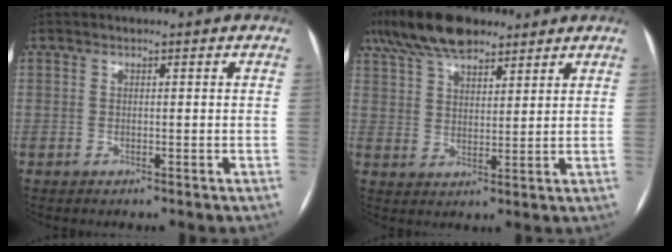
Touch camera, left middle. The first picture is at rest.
{"total": 12.6, "force": [9.5, 4.5, 6.9], "torque": [-0.142, 0.038, 0.172]}